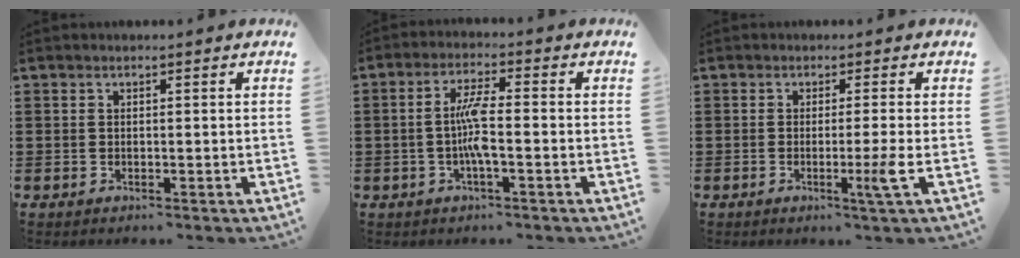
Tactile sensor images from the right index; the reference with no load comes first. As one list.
[{"total": 5.5, "force": [-1.0, 0.9, 5.3], "torque": [-0.110, -0.001, -0.025]}, {"total": 4.1, "force": [-1.1, -0.9, 3.8], "torque": [-0.063, -0.021, -0.020]}]